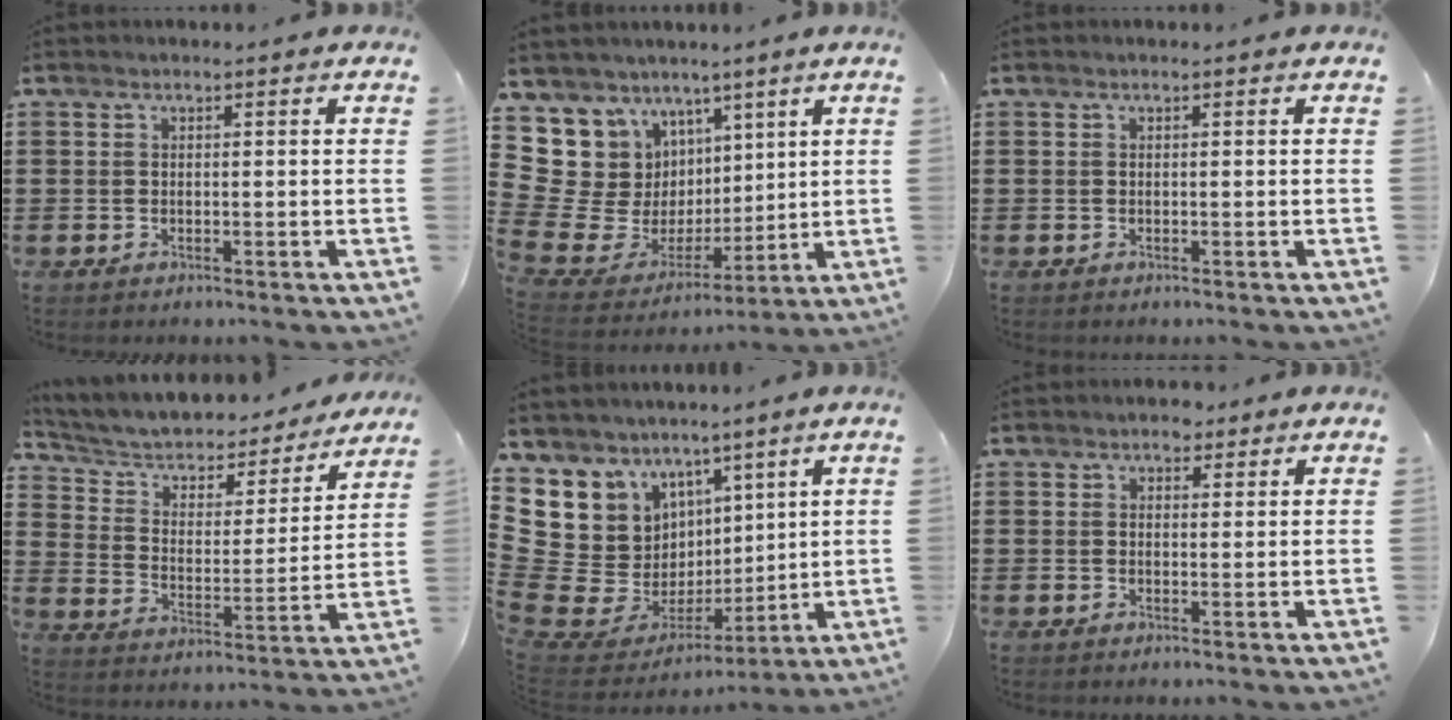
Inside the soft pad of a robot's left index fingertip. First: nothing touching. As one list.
[{"total": 11.5, "force": [3.7, 10.7, 2.0], "torque": [-0.102, -0.038, 0.092]}, {"total": 0.0}, {"total": 4.2, "force": [3.3, 2.4, 1.1], "torque": [-0.049, -0.026, 0.047]}, {"total": 10.8, "force": [2.7, 10.4, 1.2], "torque": [-0.081, -0.046, 0.070]}, {"total": 2.2, "force": [1.7, 1.3, 0.7], "torque": [-0.010, 0.006, 0.029]}]